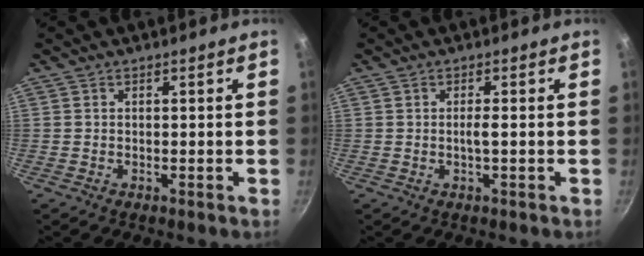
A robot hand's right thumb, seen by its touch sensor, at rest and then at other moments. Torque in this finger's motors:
{"motor_torque": [0.06, -0.28, 0.50, -0.20, 0.00]}